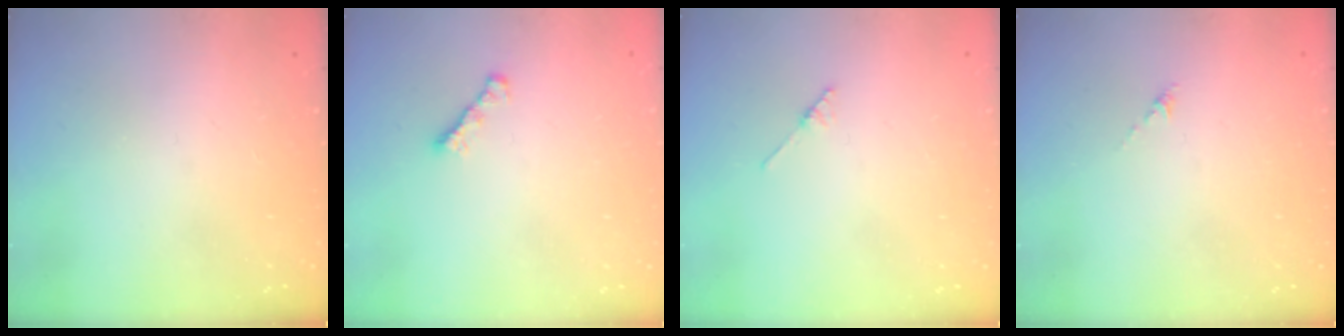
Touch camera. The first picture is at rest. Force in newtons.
{"total": 1.8, "press": 1.7, "slide": 0.6}
{"total": 2.1, "press": 2.1, "slide": 0.1}
{"total": 0.0}